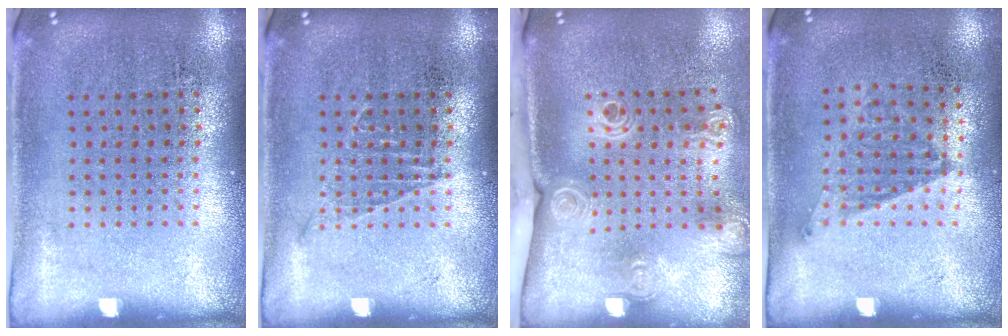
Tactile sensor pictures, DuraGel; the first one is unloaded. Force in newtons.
{"total": 0.7, "press": 0.7, "slide": 0.1}
{"total": 2.0, "press": 1.5, "slide": 1.4}
{"total": 1.2, "press": 0.9, "slide": 0.7}